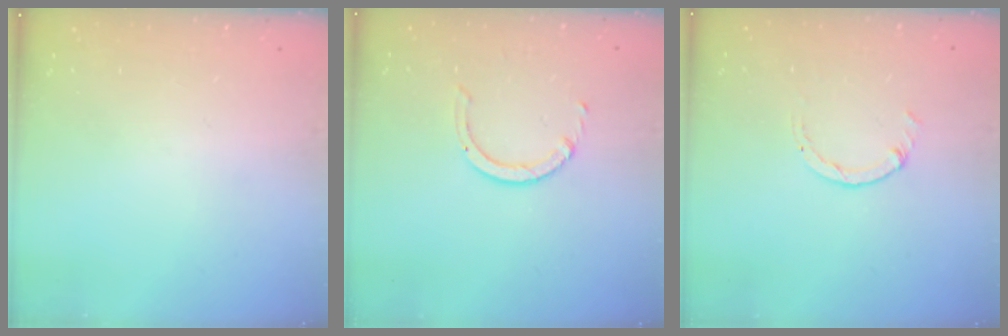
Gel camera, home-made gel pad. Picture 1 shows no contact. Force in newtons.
{"total": 2.3, "press": 2.3, "slide": 0.3}
{"total": 1.1, "press": 1.1, "slide": 0.2}